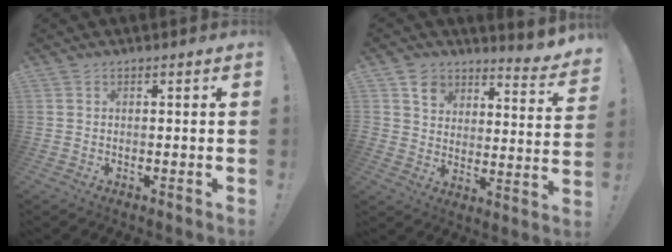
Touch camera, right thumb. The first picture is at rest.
{"total": 6.8, "force": [5.5, 3.3, 2.2], "torque": [-0.042, -0.050, 0.101]}